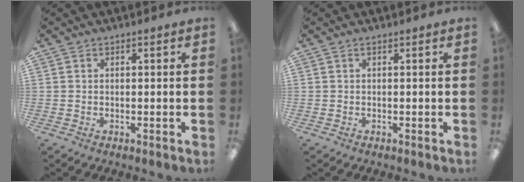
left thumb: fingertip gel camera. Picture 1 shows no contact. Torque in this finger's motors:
{"motor_torque": [-0.04, -0.04, 0.03, -0.02, 0.00]}